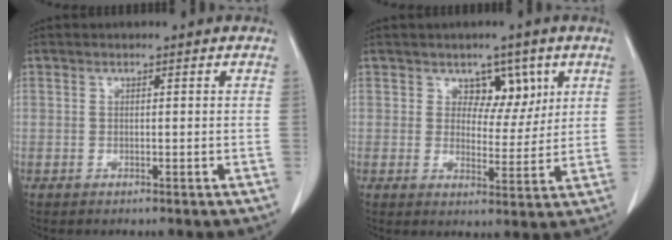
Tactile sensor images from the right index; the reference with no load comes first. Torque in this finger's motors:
{"motor_torque": [0.15, 0.08, 0.05, 0.02]}